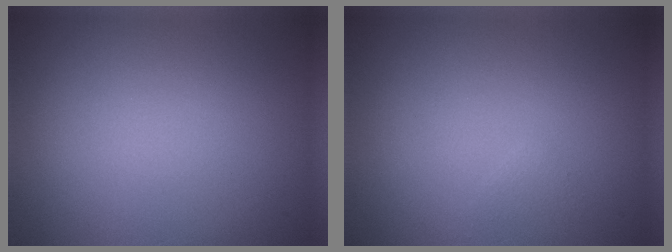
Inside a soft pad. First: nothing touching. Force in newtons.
{"total": 0.5, "press": 0.5, "slide": 0.1}